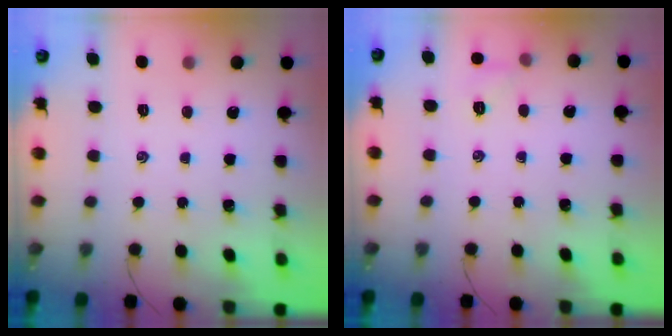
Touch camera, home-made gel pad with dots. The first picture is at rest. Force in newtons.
{"total": 5.2, "press": 5.0, "slide": 1.5}